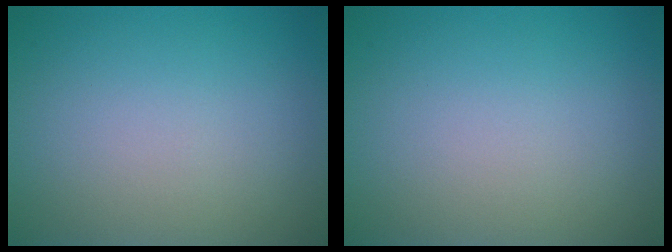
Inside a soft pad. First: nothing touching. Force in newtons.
{"total": 0.0}